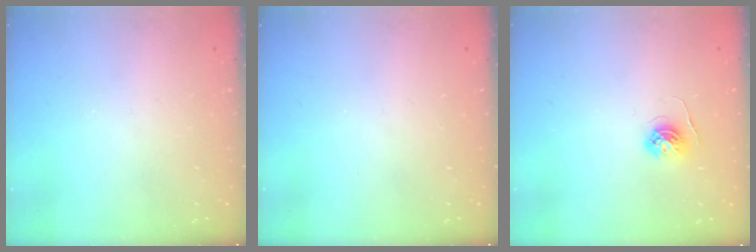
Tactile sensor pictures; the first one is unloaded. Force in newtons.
{"total": 0.0}
{"total": 4.8, "press": 4.7, "slide": 0.5}